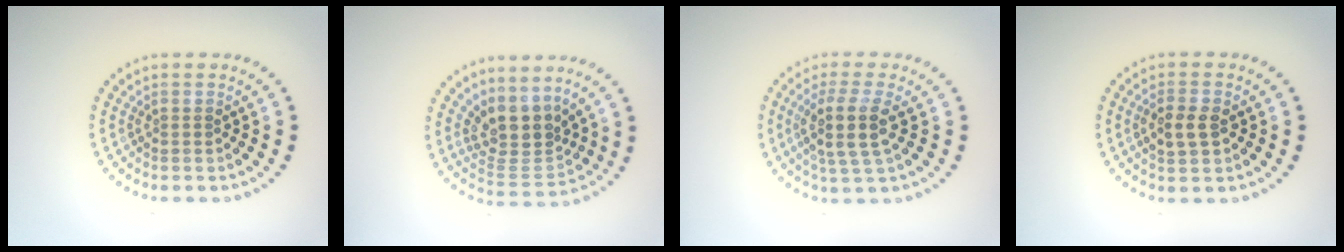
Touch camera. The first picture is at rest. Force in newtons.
{"total": 4.1, "press": 3.2, "slide": 2.5}
{"total": 3.8, "press": 3.1, "slide": 2.2}
{"total": 2.7, "press": 2.6, "slide": 0.3}